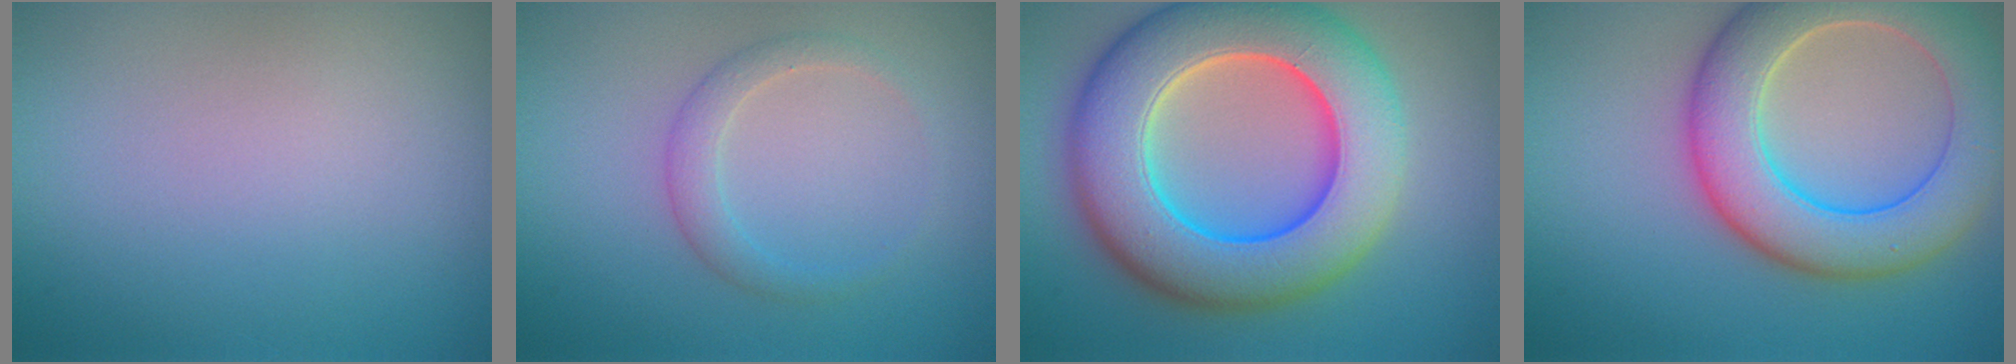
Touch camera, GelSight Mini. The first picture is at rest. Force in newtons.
{"total": 1.9, "press": 1.9, "slide": 0.1}
{"total": 12.4, "press": 12.4, "slide": 0.2}
{"total": 8.5, "press": 8.5, "slide": 0.4}